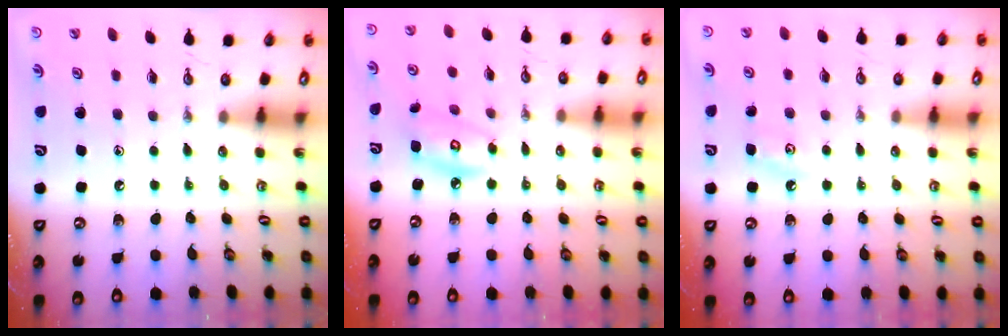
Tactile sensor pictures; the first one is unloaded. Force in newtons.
{"total": 6.8, "press": 6.8, "slide": 0.3}
{"total": 3.7, "press": 3.7, "slide": 0.5}